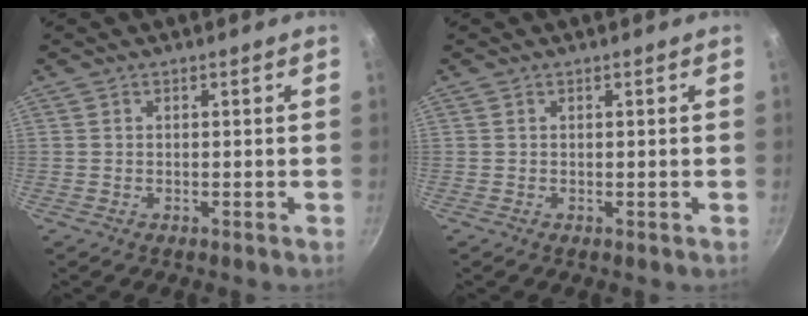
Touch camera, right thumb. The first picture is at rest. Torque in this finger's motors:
{"motor_torque": [-0.23, 0.01, -0.14, 0.06, -0.01]}